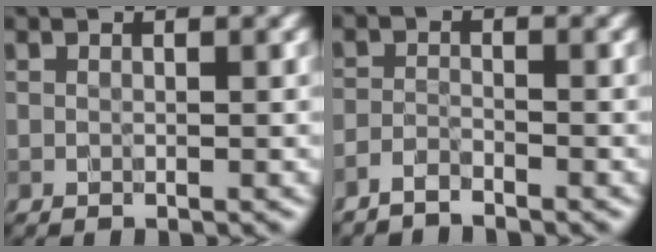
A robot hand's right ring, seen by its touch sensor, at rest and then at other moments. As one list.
[{"total": 1.5, "force": [-1.5, 0.0, 0.2], "torque": [-0.002, 0.003, -0.034]}]